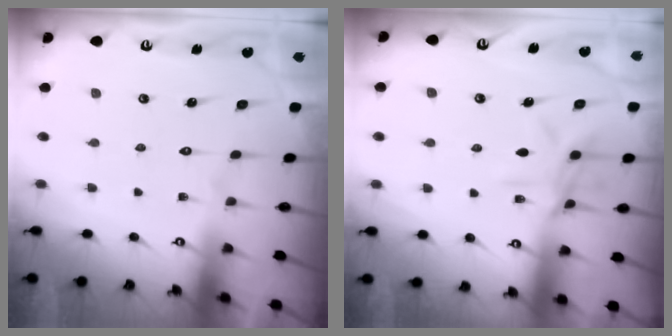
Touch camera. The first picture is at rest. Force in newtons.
{"total": 8.8, "press": 8.8, "slide": 0.6}